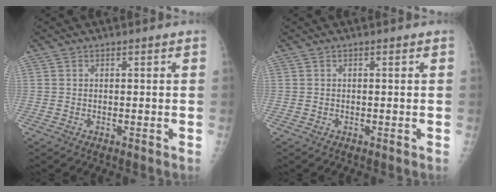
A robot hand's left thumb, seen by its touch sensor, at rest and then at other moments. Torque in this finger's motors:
{"motor_torque": [0.01, 0.00, -0.12, -0.12, 0.00]}